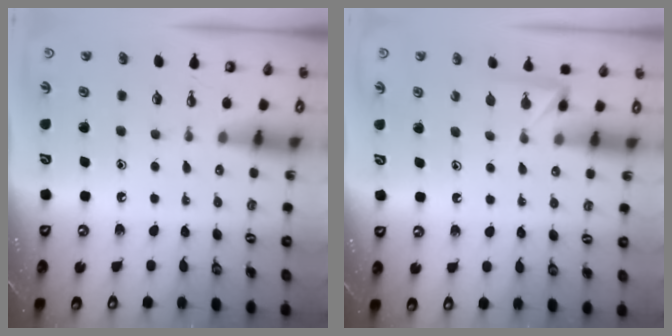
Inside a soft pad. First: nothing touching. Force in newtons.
{"total": 2.3, "press": 2.3, "slide": 0.3}